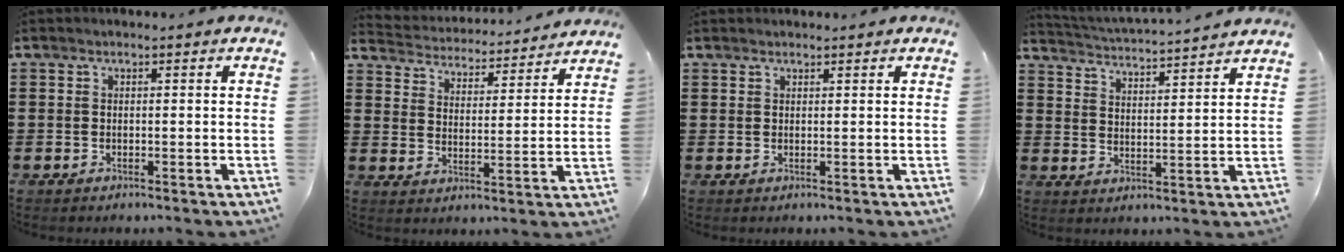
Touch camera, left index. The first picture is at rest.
{"total": 4.2, "force": [4.2, 0.0, -0.2], "torque": [-0.022, -0.035, 0.067]}
{"total": 0.8, "force": [0.8, 0.0, 0.1], "torque": [-0.004, 0.000, 0.016]}
{"total": 3.6, "force": [3.5, -0.7, 0.1], "torque": [-0.022, -0.029, 0.056]}